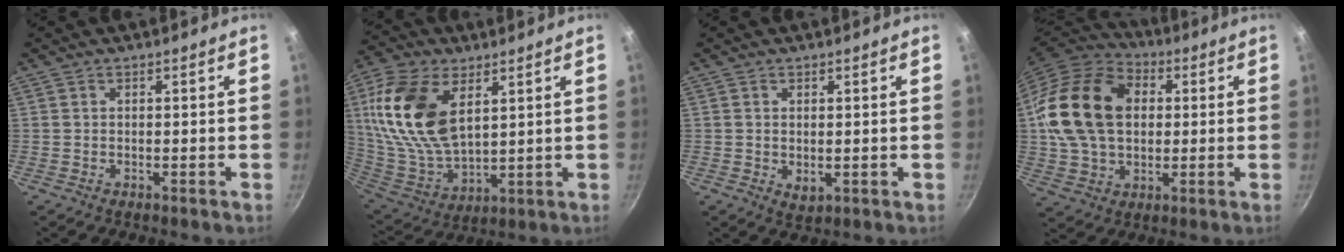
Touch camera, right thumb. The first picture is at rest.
{"total": 19.6, "force": [6.6, 11.1, 14.8], "torque": [-0.286, -0.026, 0.136]}
{"total": 2.4, "force": [0.3, 1.5, 1.8], "torque": [-0.027, -0.009, 0.007]}
{"total": 22.0, "force": [3.3, 15.7, 14.9], "torque": [-0.263, 0.025, 0.055]}